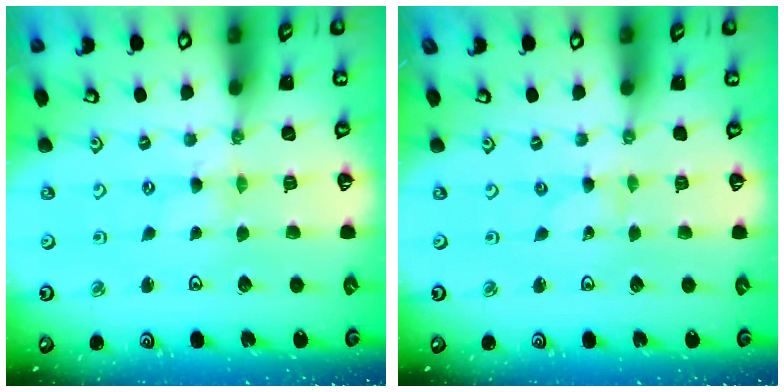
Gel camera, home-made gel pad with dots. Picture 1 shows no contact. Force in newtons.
{"total": 0.0}